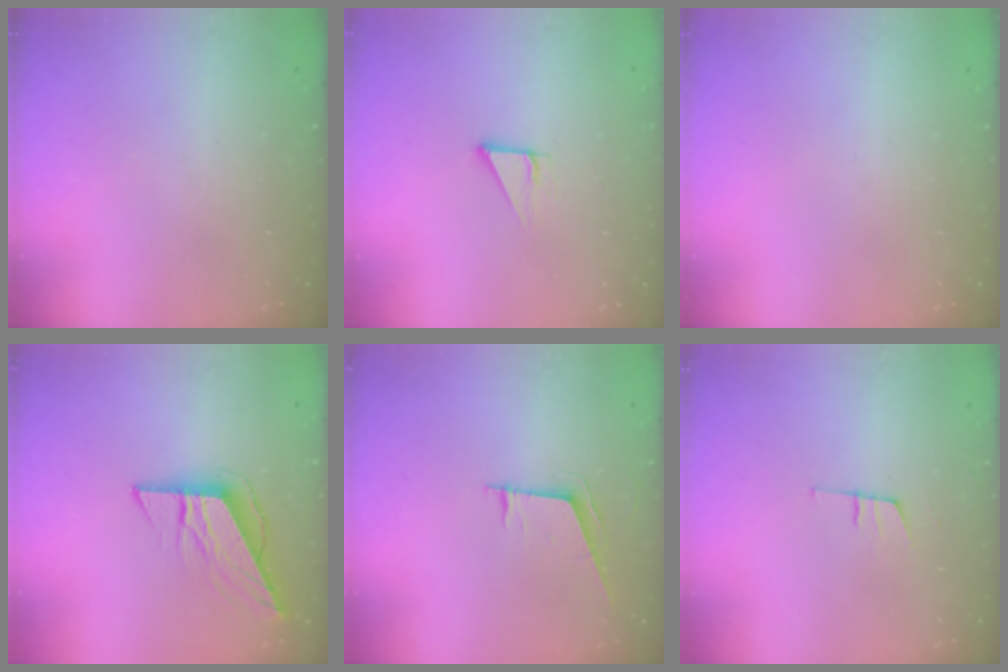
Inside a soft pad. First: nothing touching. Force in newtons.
{"total": 2.9, "press": 2.9, "slide": 0.2}
{"total": 0.0}
{"total": 8.7, "press": 8.7, "slide": 0.3}
{"total": 6.6, "press": 6.2, "slide": 2.4}
{"total": 7.7, "press": 7.2, "slide": 2.8}